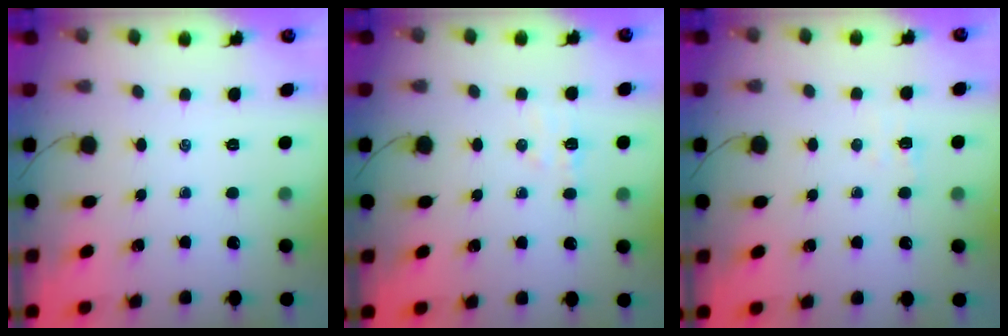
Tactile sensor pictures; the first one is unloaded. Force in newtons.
{"total": 5.3, "press": 5.1, "slide": 1.2}
{"total": 3.0, "press": 2.9, "slide": 0.9}